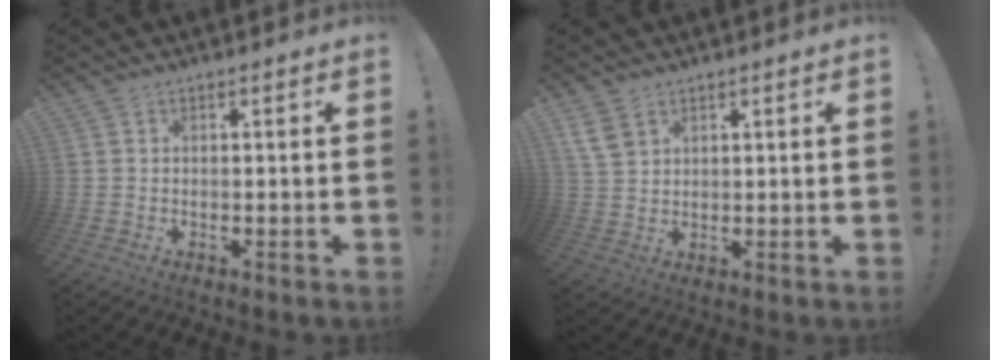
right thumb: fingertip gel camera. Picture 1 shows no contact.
{"total": 5.4, "force": [3.2, 3.3, 2.8], "torque": [-0.060, -0.010, 0.062]}